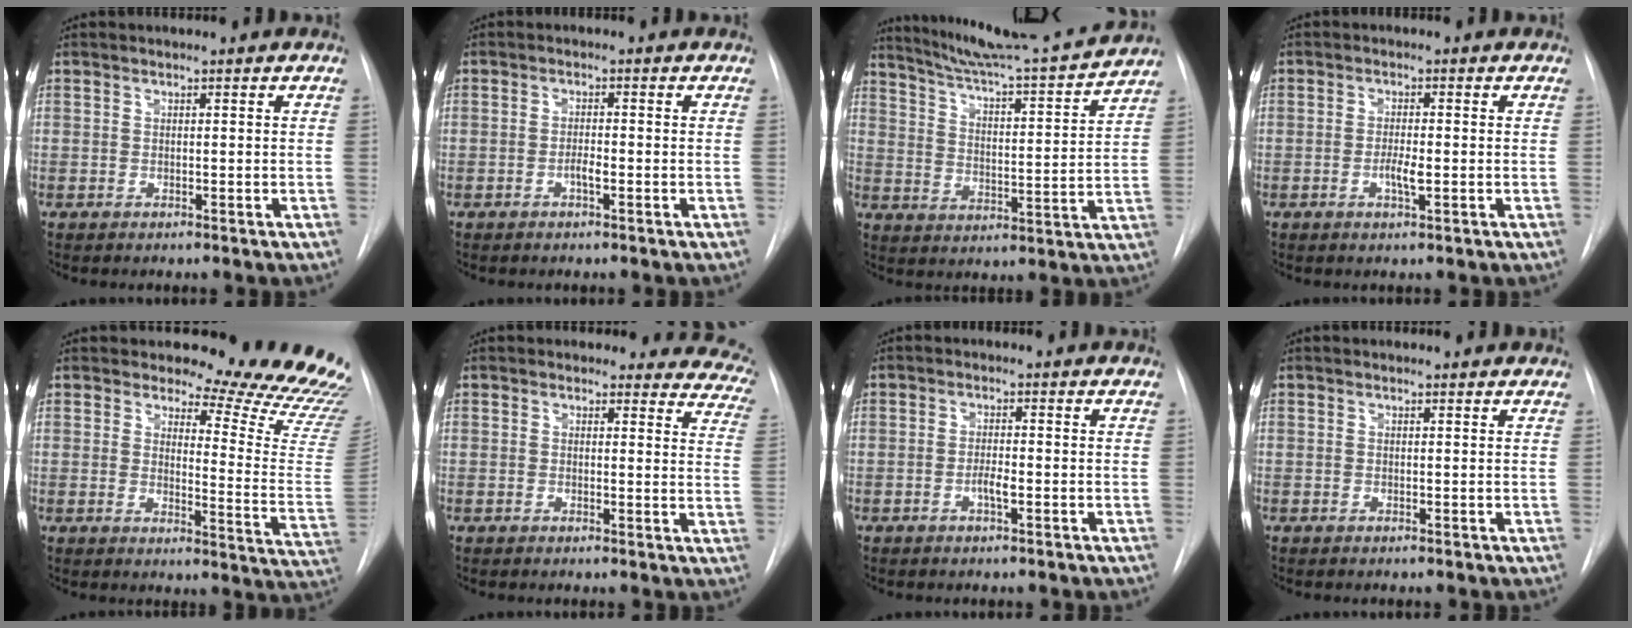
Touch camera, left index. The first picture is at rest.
{"total": 1.5, "force": [-0.7, 0.3, 1.3], "torque": [-0.023, 0.002, -0.015]}
{"total": 18.3, "force": [17.2, -0.3, 6.3], "torque": [-0.106, -0.035, 0.247]}
{"total": 2.5, "force": [-0.7, 0.4, 2.4], "torque": [-0.044, -0.001, -0.012]}
{"total": 17.1, "force": [16.7, 1.6, 3.1], "torque": [-0.016, -0.153, 0.164]}
{"total": 12.7, "force": [11.8, 4.4, 1.6], "torque": [0.033, -0.066, 0.080]}
{"total": 2.0, "force": [-0.8, 0.3, 1.9], "torque": [-0.034, 0.001, -0.015]}
{"total": 1.4, "force": [1.3, 0.5, 0.2], "torque": [-0.012, 0.009, 0.010]}